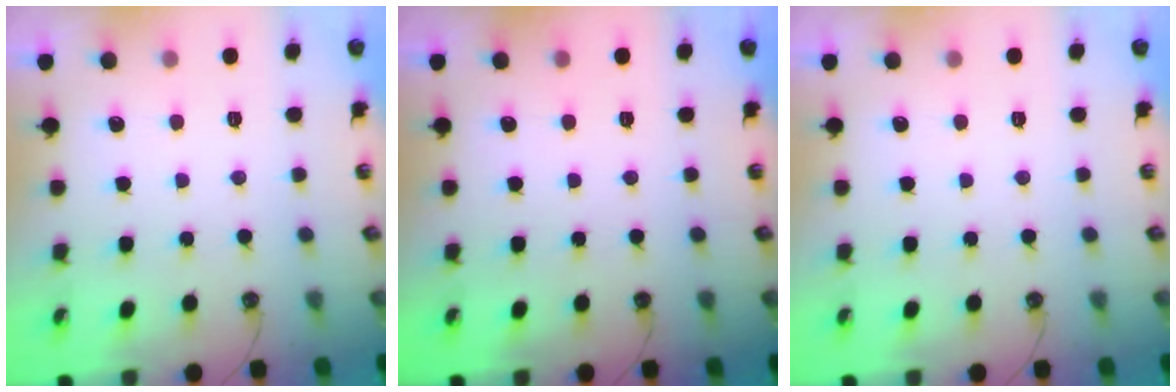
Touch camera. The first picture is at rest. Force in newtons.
{"total": 0.0}
{"total": 0.0}